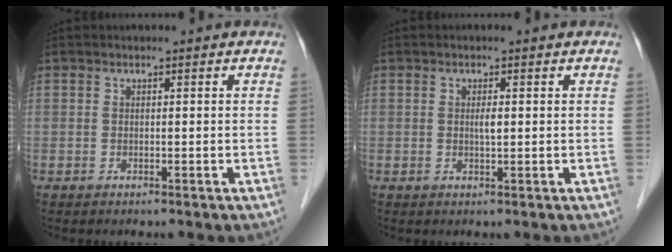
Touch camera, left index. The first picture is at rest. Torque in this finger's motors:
{"motor_torque": [0.33, 0.24, 0.03, 0.00]}